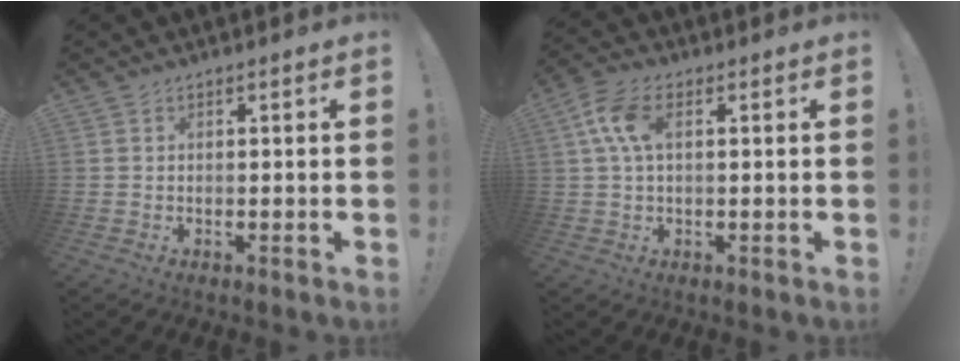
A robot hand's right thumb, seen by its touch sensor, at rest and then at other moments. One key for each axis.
{"total": 8.2, "fx": 1.9, "fy": 4.6, "fz": 6.6, "tx": -0.135, "ty": 0.010, "tz": 0.035}